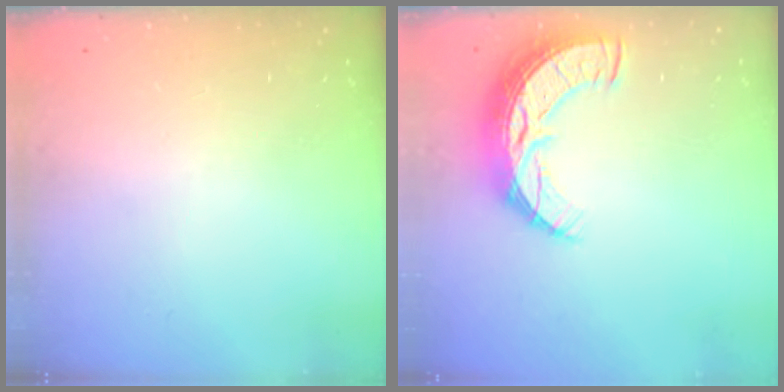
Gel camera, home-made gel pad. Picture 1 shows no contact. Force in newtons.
{"total": 11.2, "press": 11.1, "slide": 0.9}